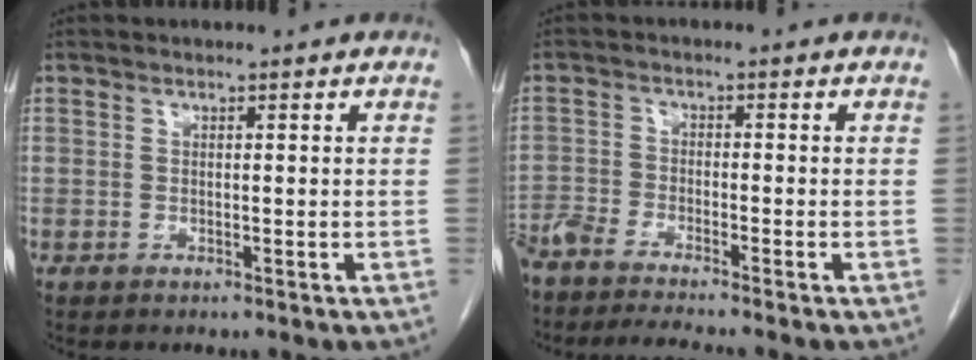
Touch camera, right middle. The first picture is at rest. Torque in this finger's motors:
{"motor_torque": [1.15, -0.99, 0.12, 0.11]}